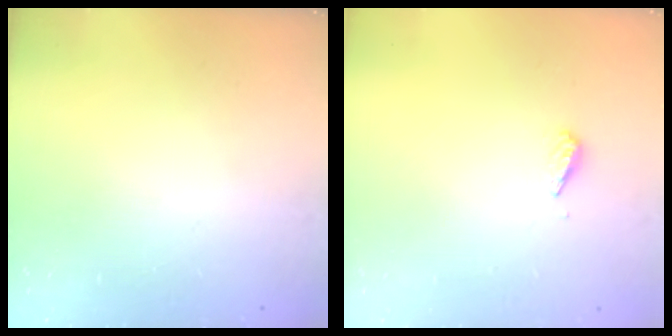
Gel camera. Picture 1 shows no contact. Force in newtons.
{"total": 2.9, "press": 2.9, "slide": 0.4}